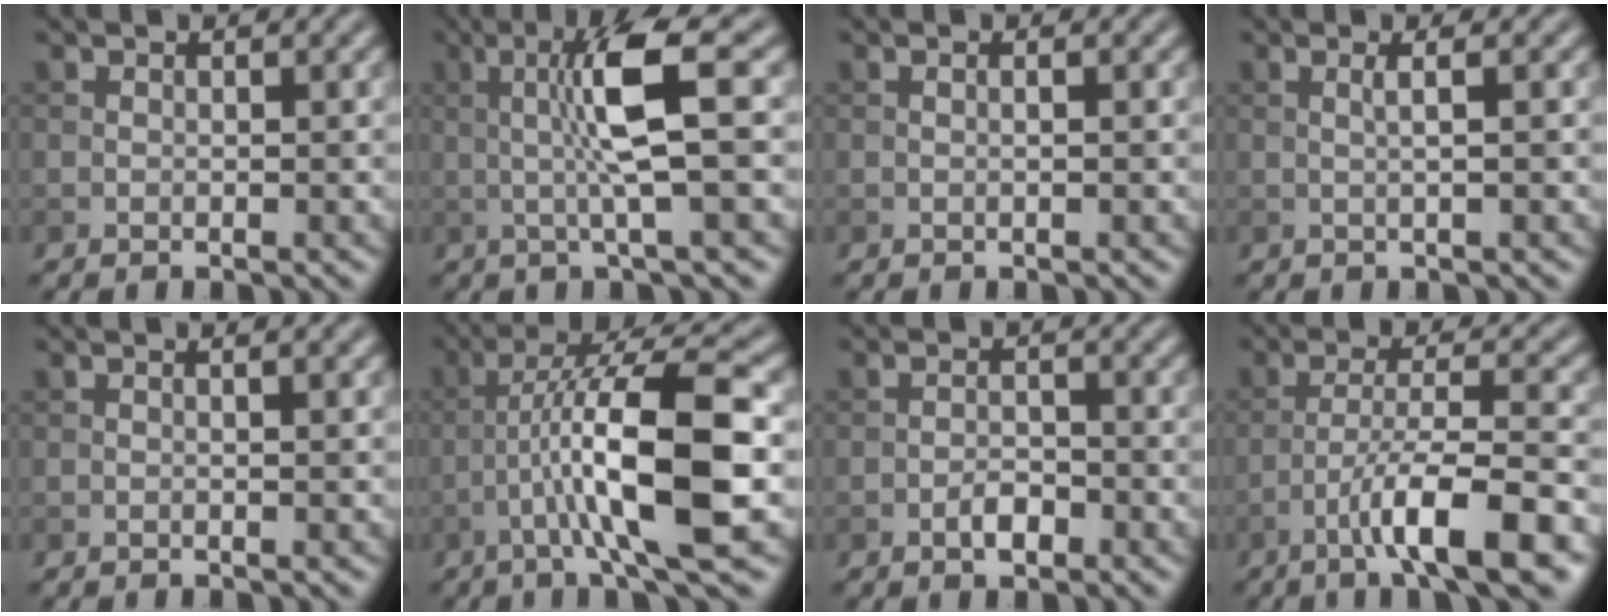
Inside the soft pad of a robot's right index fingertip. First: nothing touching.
{"total": 6.1, "force": [0.6, 0.6, 6.1], "torque": [-0.121, 0.007, 0.011]}
{"total": 0.7, "force": [0.1, 0.1, 0.7], "torque": [-0.013, -0.002, 0.001]}
{"total": 1.6, "force": [0.3, 0.3, 1.6], "torque": [-0.025, 0.004, -0.001]}
{"total": 1.2, "force": [0.3, 0.4, 1.1], "torque": [-0.015, 0.004, -0.004]}
{"total": 10.3, "force": [-2.3, 1.8, 9.9], "torque": [-0.164, 0.022, -0.041]}
{"total": 1.9, "force": [-1.0, 0.8, 1.4], "torque": [-0.023, 0.003, -0.021]}
{"total": 8.4, "force": [-4.5, 1.4, 6.9], "torque": [-0.108, 0.012, -0.075]}